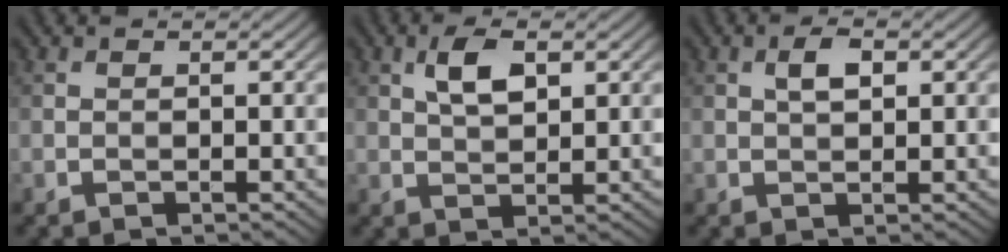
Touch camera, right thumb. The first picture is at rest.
{"total": 4.2, "force": [1.6, 2.0, 3.4], "torque": [-0.073, 0.004, 0.032]}
{"total": 2.6, "force": [0.8, 1.2, 2.1], "torque": [-0.040, 0.003, 0.011]}